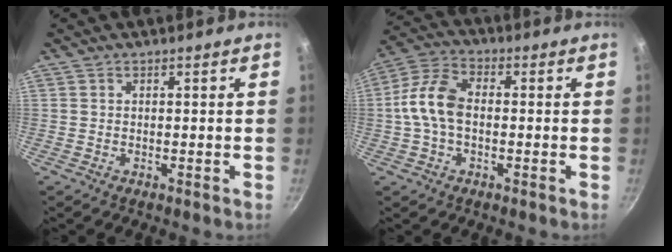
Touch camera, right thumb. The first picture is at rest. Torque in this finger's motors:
{"motor_torque": [2.58, 2.43, 1.49, -1.28, 0.64]}